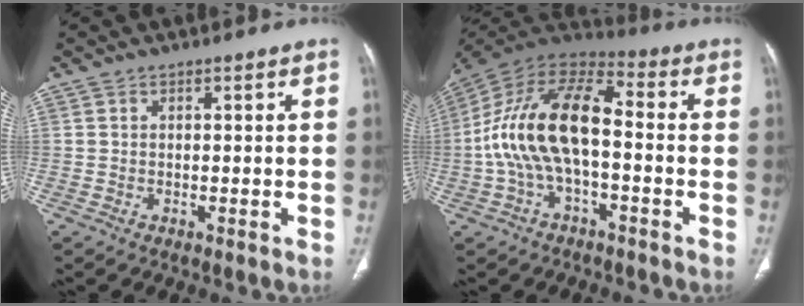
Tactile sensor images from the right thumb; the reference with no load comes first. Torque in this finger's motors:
{"motor_torque": [0.43, 0.43, 1.78, -0.99, 0.25]}